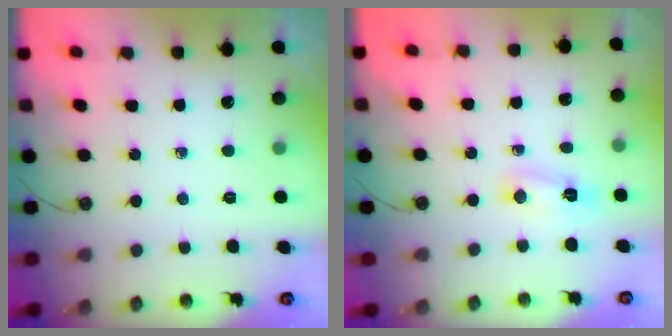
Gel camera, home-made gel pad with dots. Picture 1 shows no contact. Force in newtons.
{"total": 3.2, "press": 2.7, "slide": 1.6}